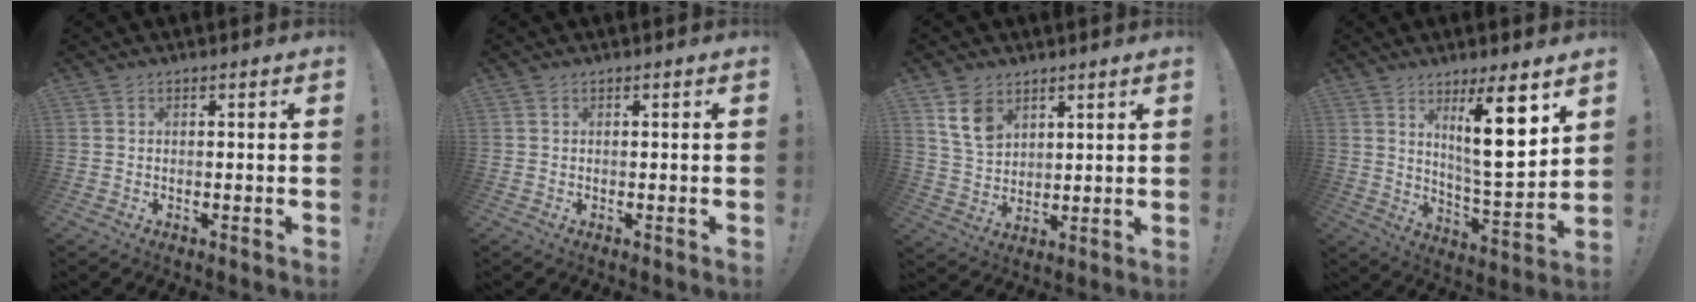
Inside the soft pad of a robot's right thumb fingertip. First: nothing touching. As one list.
[{"total": 0.0}, {"total": 10.3, "force": [5.7, 7.2, 4.6], "torque": [-0.073, -0.025, 0.114]}, {"total": 15.1, "force": [7.4, 2.7, 12.9], "torque": [-0.196, -0.045, 0.109]}]